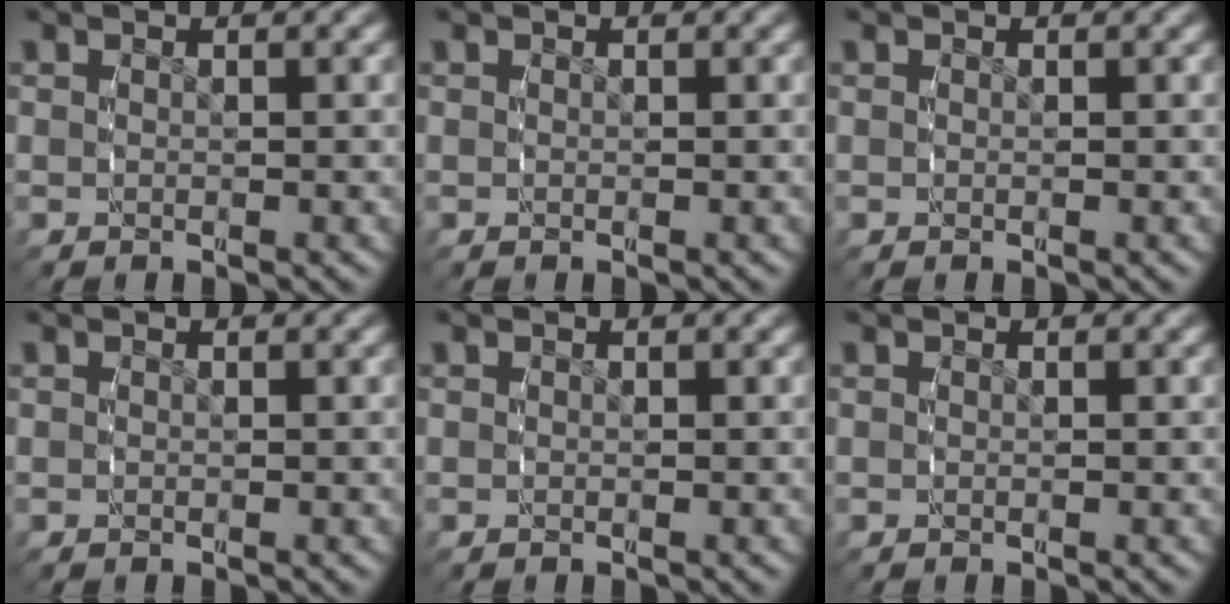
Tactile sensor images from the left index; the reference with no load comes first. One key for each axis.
{"total": 0.0}
{"total": 0.0}
{"total": 0.0}
{"total": 0.0}
{"total": 0.0}